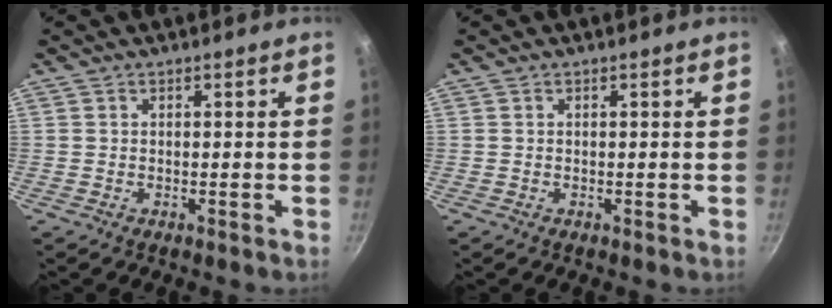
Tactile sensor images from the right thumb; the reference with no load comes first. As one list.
[{"total": 0.0}]